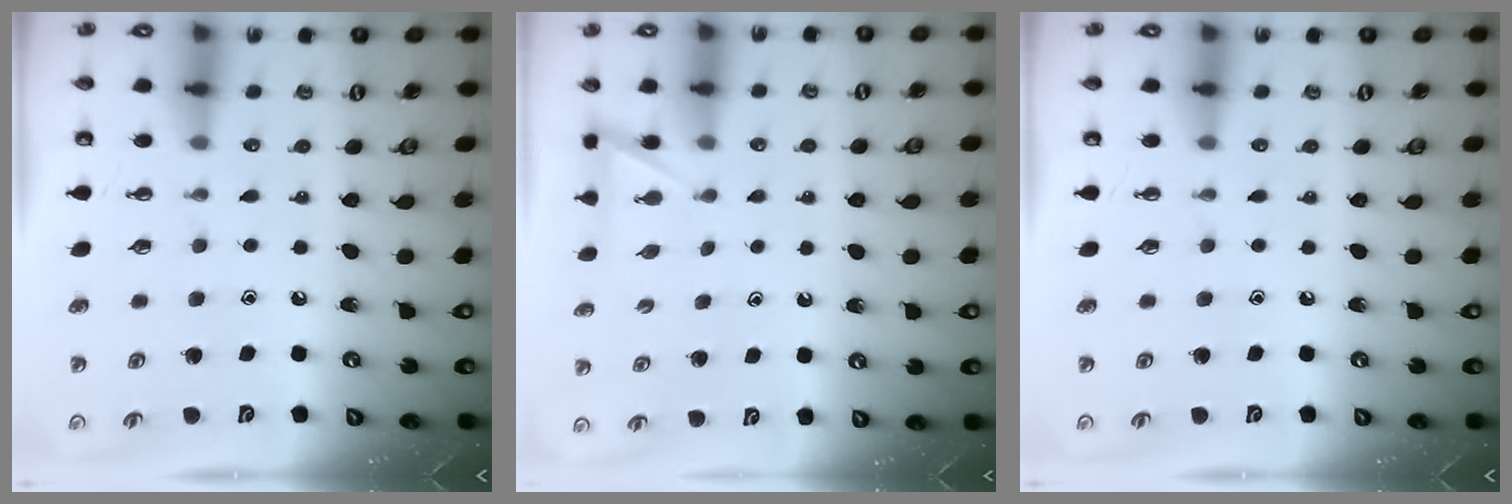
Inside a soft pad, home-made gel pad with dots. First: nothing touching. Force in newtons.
{"total": 2.7, "press": 2.7, "slide": 0.2}
{"total": 0.0}